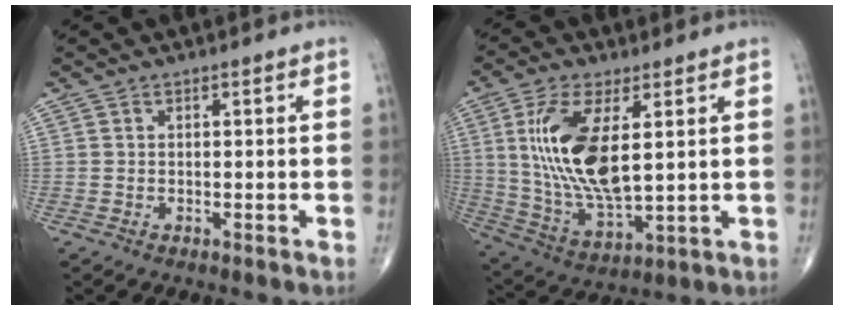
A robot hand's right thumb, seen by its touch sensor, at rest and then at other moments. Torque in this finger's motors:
{"motor_torque": [-0.58, 1.37, 1.67, 0.73, 0.55]}